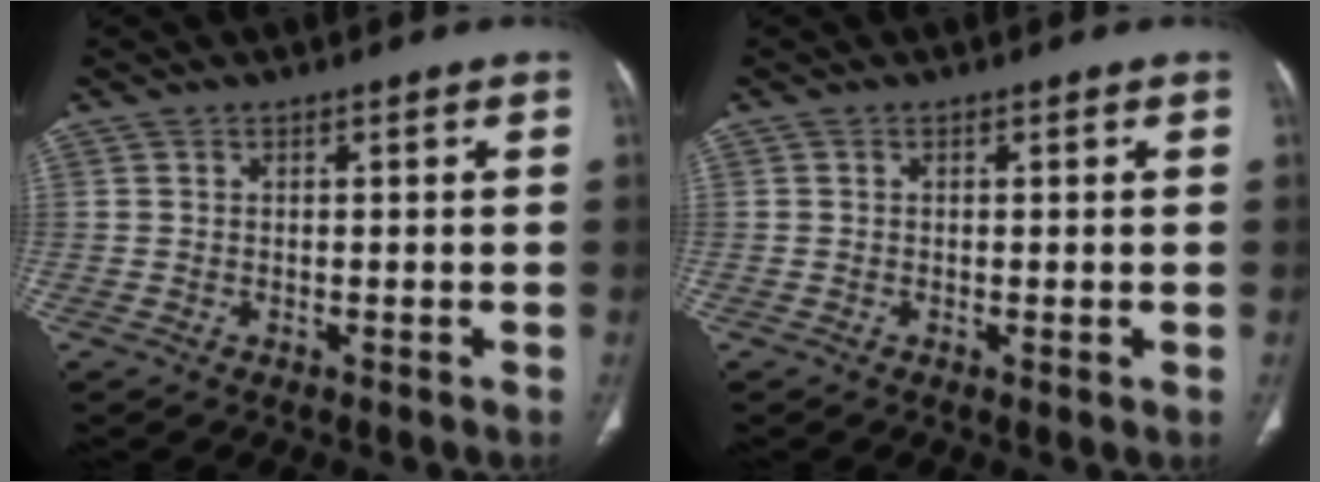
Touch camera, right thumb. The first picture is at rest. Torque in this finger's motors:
{"motor_torque": [-0.35, 0.06, -0.23, -0.07, -0.03]}